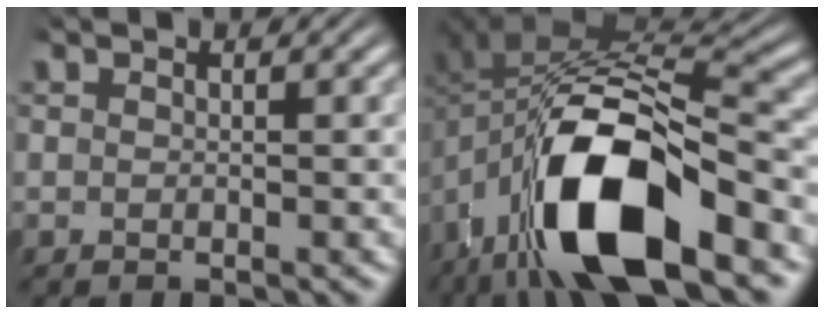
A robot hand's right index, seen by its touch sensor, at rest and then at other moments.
{"total": 14.8, "force": [-4.6, 7.9, 11.7], "torque": [-0.234, -0.036, -0.059]}